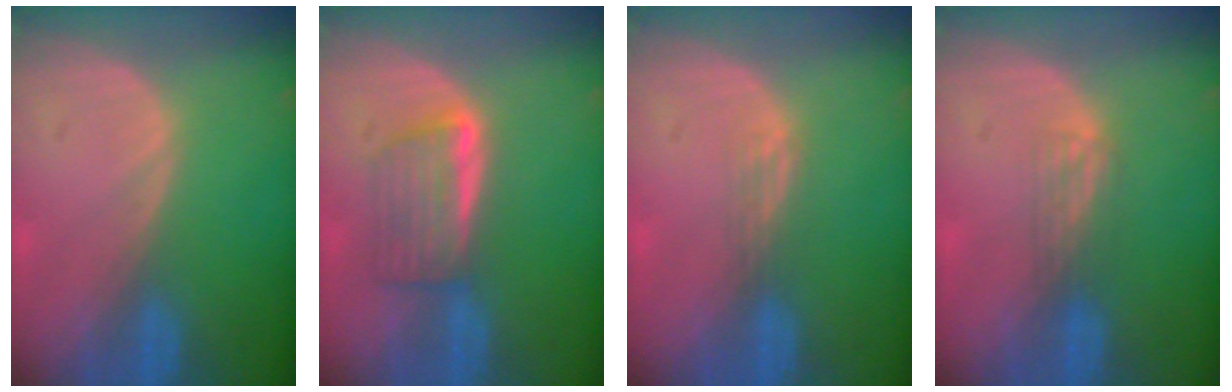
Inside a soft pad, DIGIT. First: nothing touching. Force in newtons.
{"total": 5.8, "press": 5.2, "slide": 2.6}
{"total": 1.8, "press": 1.3, "slide": 1.2}
{"total": 2.2, "press": 1.8, "slide": 1.2}